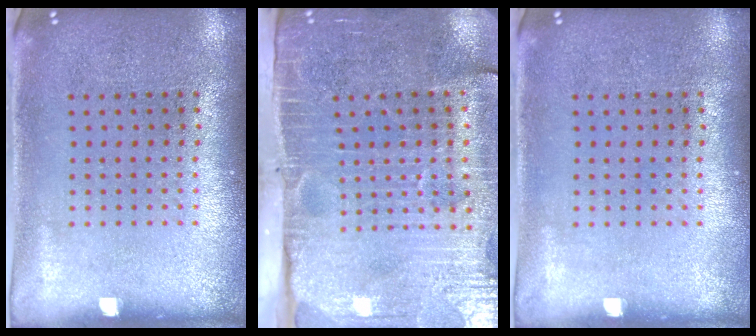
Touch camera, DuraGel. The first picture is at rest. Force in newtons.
{"total": 4.5, "press": 3.9, "slide": 2.4}
{"total": 0.0}